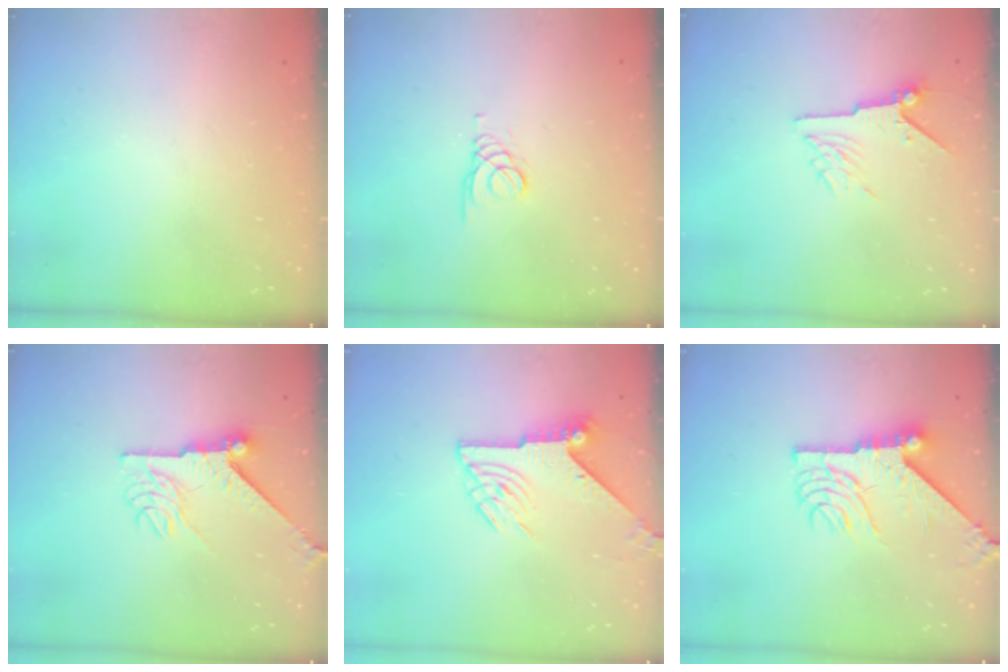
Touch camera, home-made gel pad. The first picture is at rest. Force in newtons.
{"total": 1.4, "press": 1.4, "slide": 0.2}
{"total": 6.8, "press": 6.7, "slide": 1.0}
{"total": 9.0, "press": 9.0, "slide": 0.6}
{"total": 9.2, "press": 9.2, "slide": 0.6}
{"total": 12.1, "press": 12.0, "slide": 1.6}